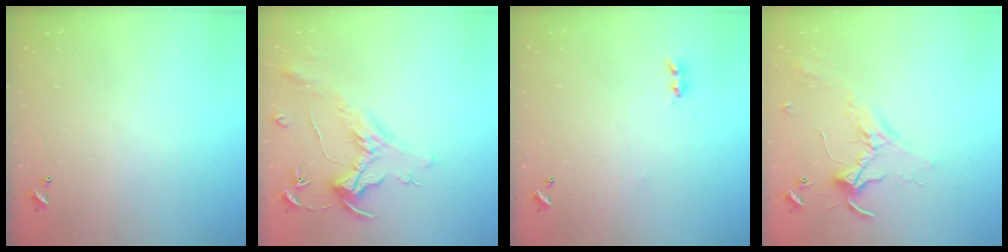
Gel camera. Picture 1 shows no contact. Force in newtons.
{"total": 1.5, "press": 1.3, "slide": 0.7}
{"total": 2.2, "press": 2.1, "slide": 0.6}
{"total": 2.1, "press": 2.1, "slide": 0.5}